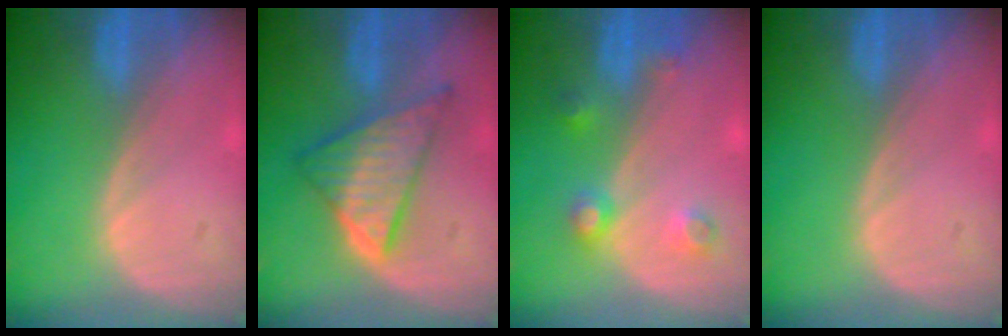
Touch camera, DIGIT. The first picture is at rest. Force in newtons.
{"total": 7.9, "press": 7.9, "slide": 0.5}
{"total": 4.2, "press": 3.7, "slide": 1.9}
{"total": 0.0}